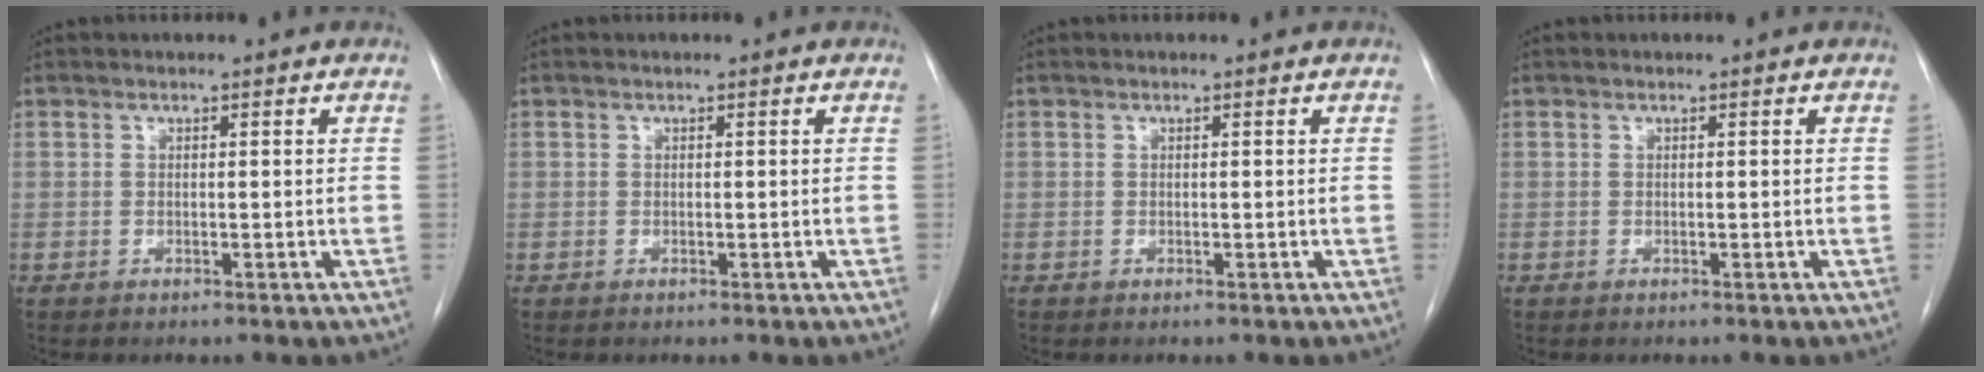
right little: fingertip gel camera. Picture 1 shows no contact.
{"total": 0.0}
{"total": 0.0}
{"total": 0.0}